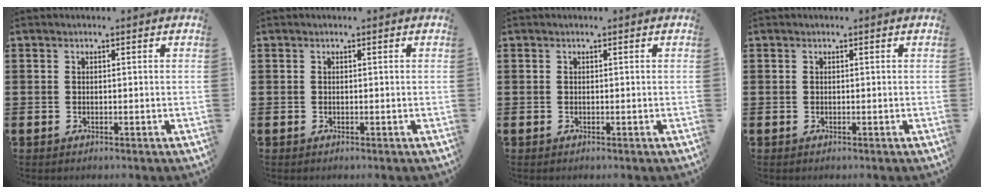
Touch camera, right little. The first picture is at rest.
{"total": 0.0}
{"total": 0.0}
{"total": 0.0}